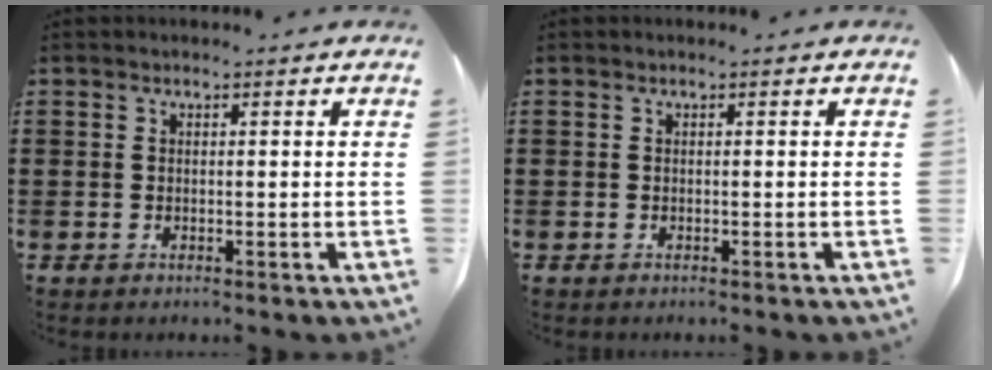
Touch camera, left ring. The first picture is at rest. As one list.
[{"total": 0.0}]